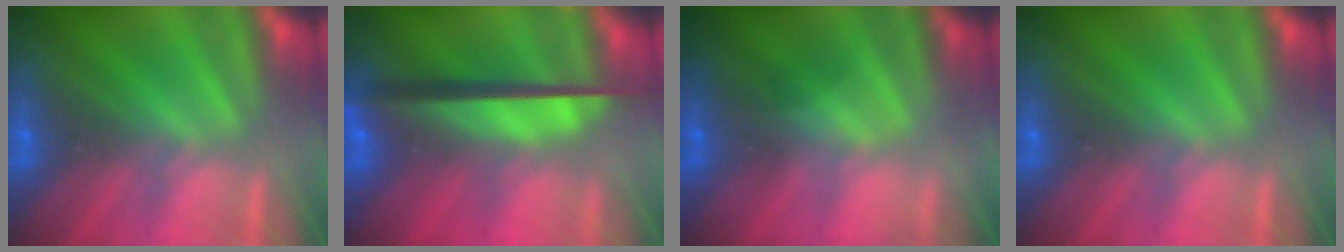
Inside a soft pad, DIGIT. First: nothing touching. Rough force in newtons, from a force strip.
{"total": 7.8}
{"total": 1.6}
{"total": 0.0}